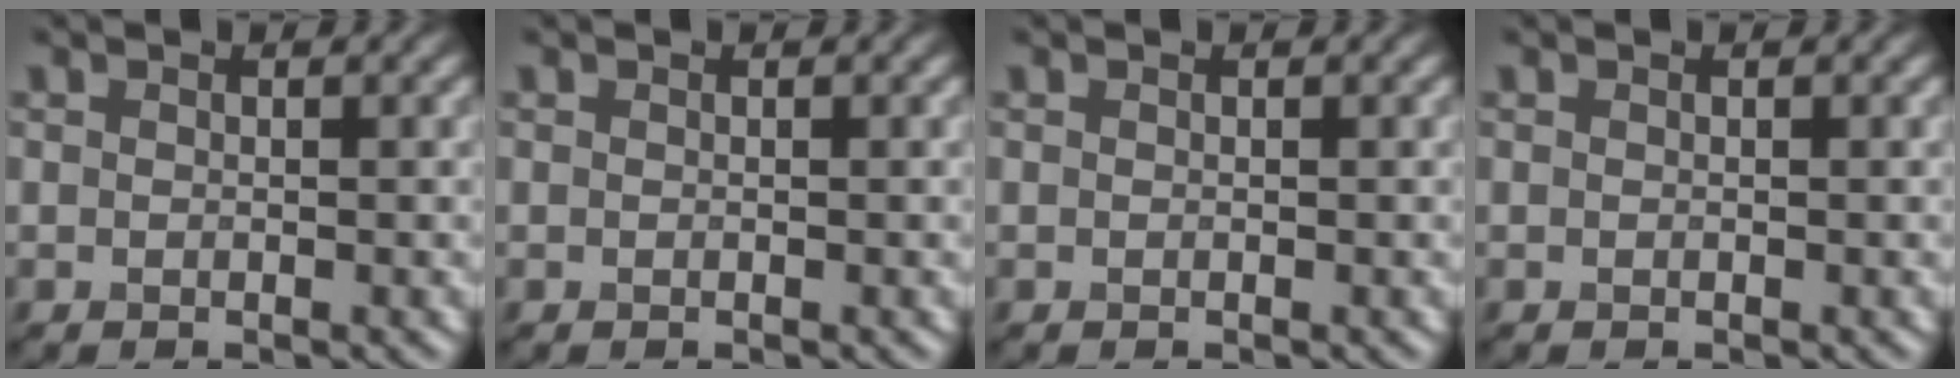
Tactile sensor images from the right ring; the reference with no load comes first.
{"total": 0.0}
{"total": 0.0}
{"total": 0.0}